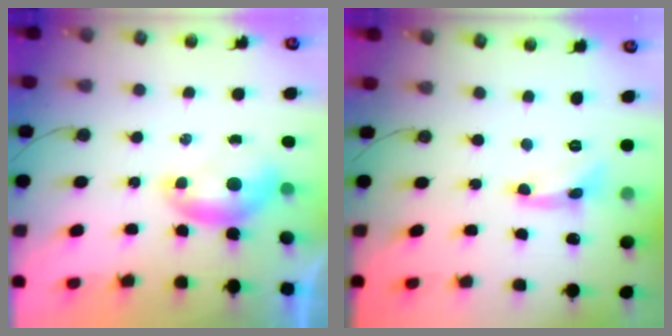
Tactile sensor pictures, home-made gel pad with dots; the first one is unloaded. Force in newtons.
{"total": 2.1, "press": 2.1, "slide": 0.3}